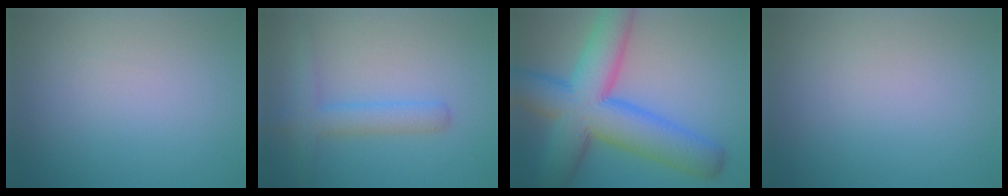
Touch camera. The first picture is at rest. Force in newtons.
{"total": 3.1, "press": 3.1, "slide": 0.1}
{"total": 12.1, "press": 12.1, "slide": 0.3}
{"total": 0.0}